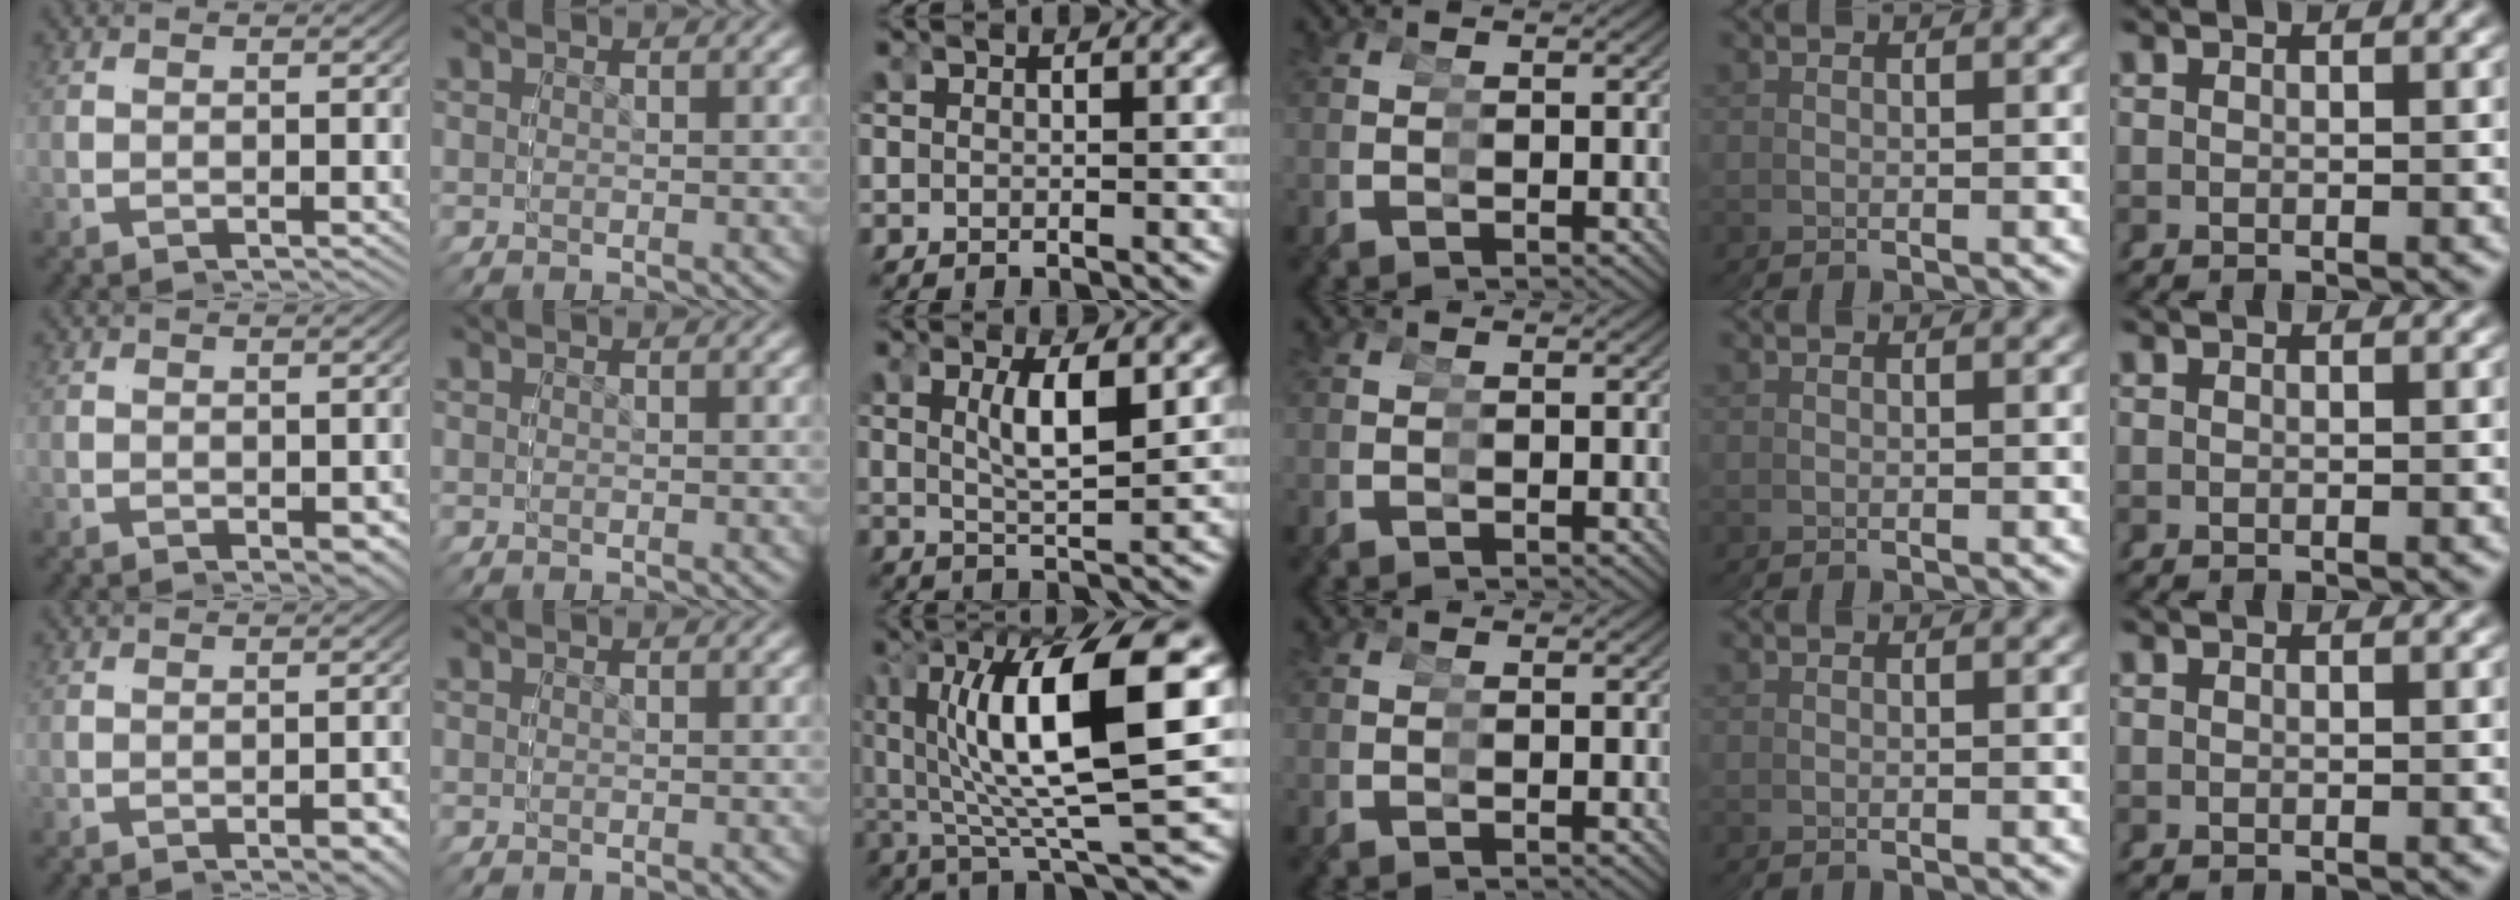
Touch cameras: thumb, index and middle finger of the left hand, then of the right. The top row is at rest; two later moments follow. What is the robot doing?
{"motion": "grasp_and_lifting", "object": "cubes"}